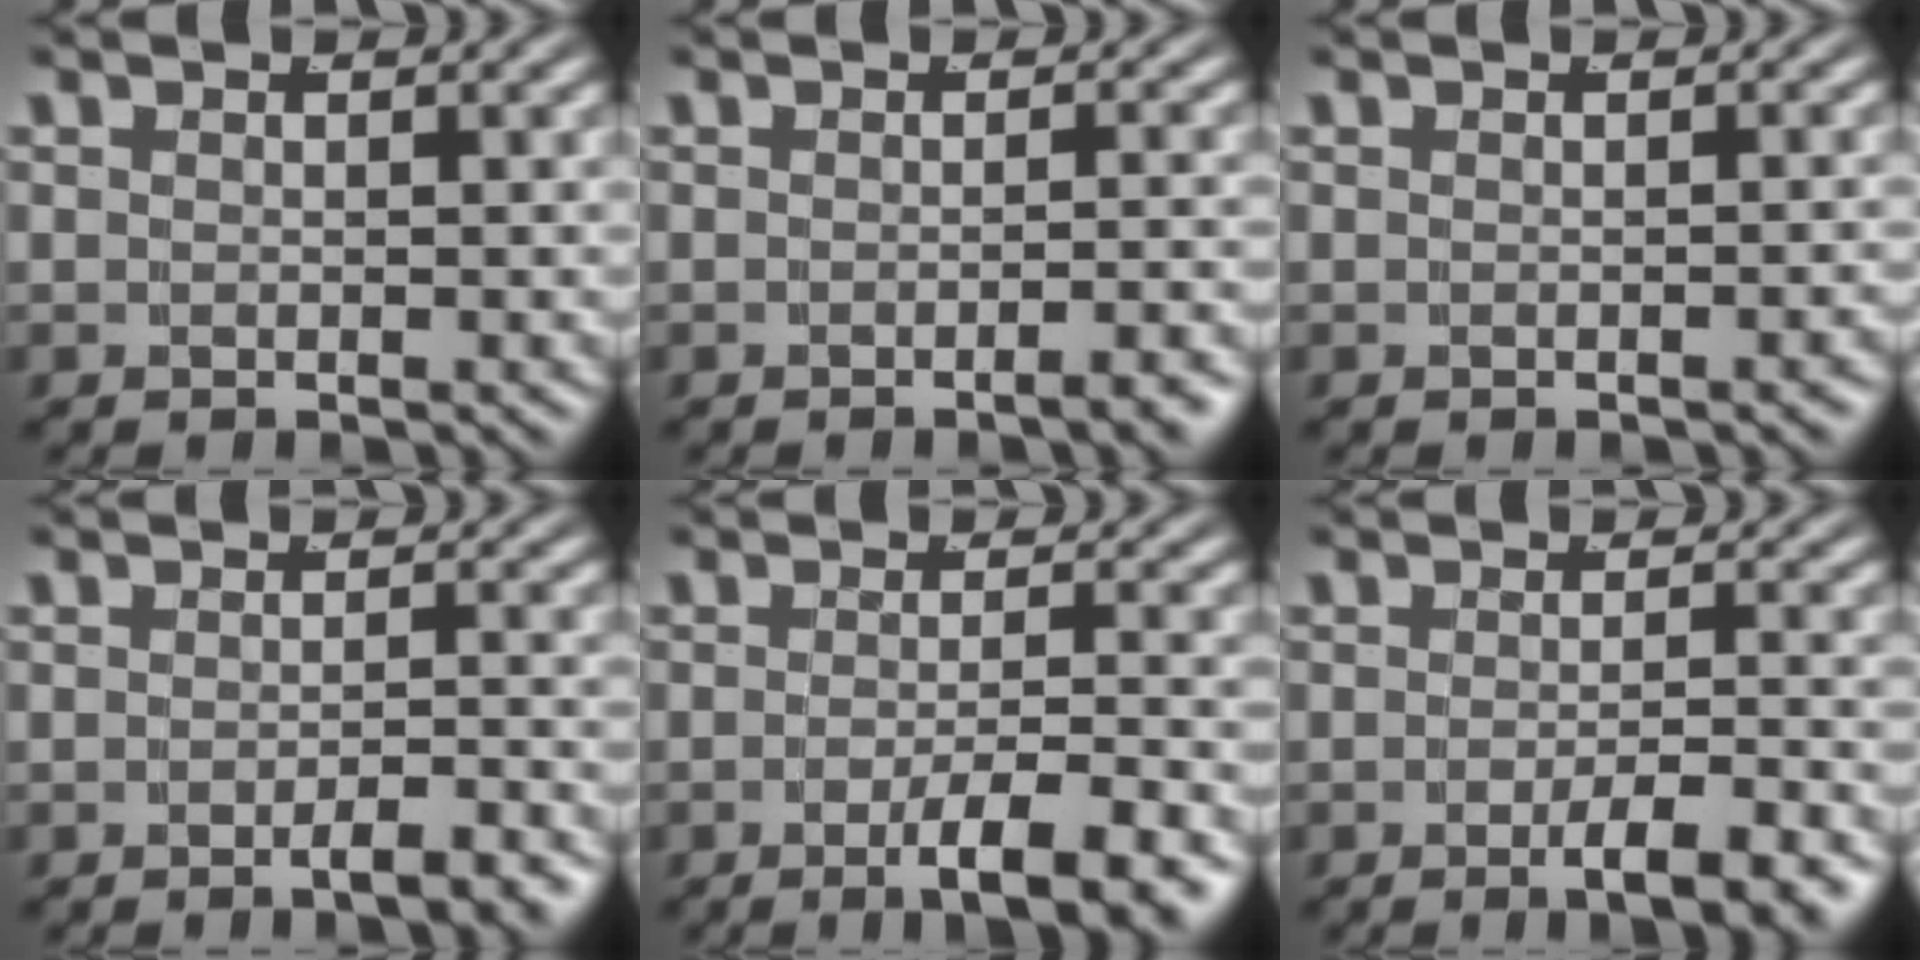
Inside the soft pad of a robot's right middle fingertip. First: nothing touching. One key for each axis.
{"total": 1.6, "fx": -1.3, "fy": -0.2, "fz": 0.9, "tx": -0.007, "ty": 0.009, "tz": -0.025}
{"total": 0.6, "fx": -0.6, "fy": -0.1, "fz": 0.2, "tx": -0.004, "ty": 0.004, "tz": -0.010}
{"total": 2.5, "fx": -2.0, "fy": 0.1, "fz": 1.4, "tx": -0.012, "ty": 0.007, "tz": -0.038}
{"total": 5.4, "fx": -3.5, "fy": 0.6, "fz": 4.0, "tx": -0.053, "ty": -0.011, "tz": -0.053}
{"total": 3.9, "fx": -2.6, "fy": 0.2, "fz": 2.8, "tx": -0.036, "ty": -0.006, "tz": -0.042}